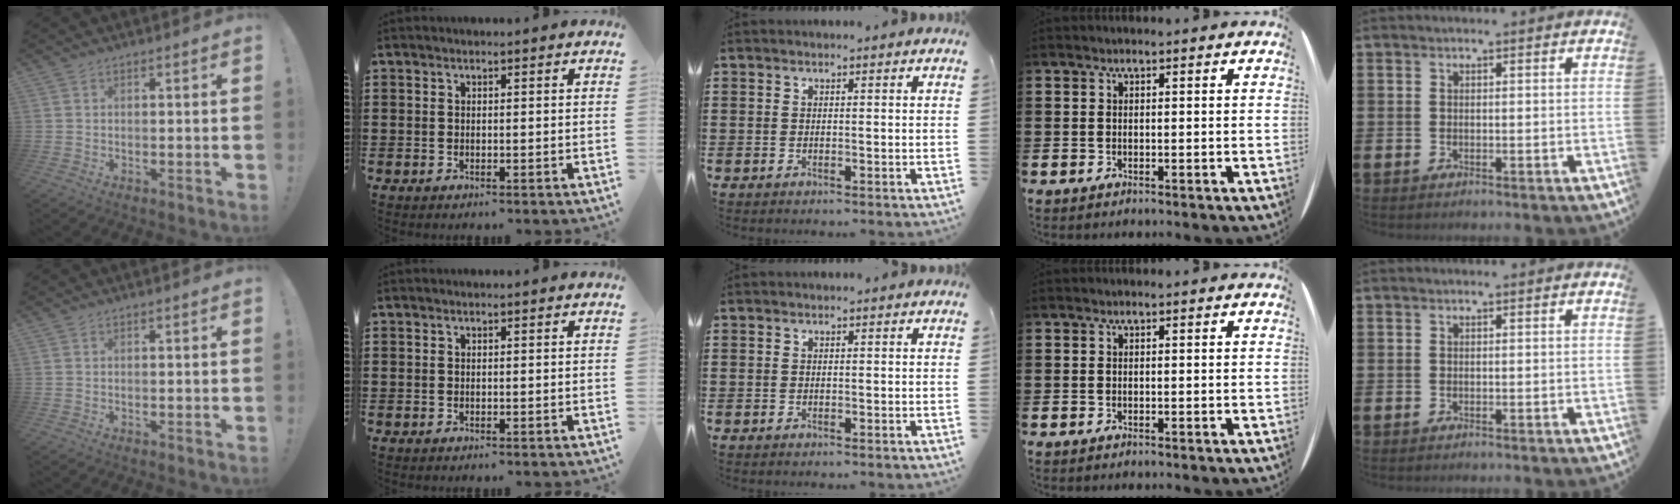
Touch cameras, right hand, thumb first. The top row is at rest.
{}